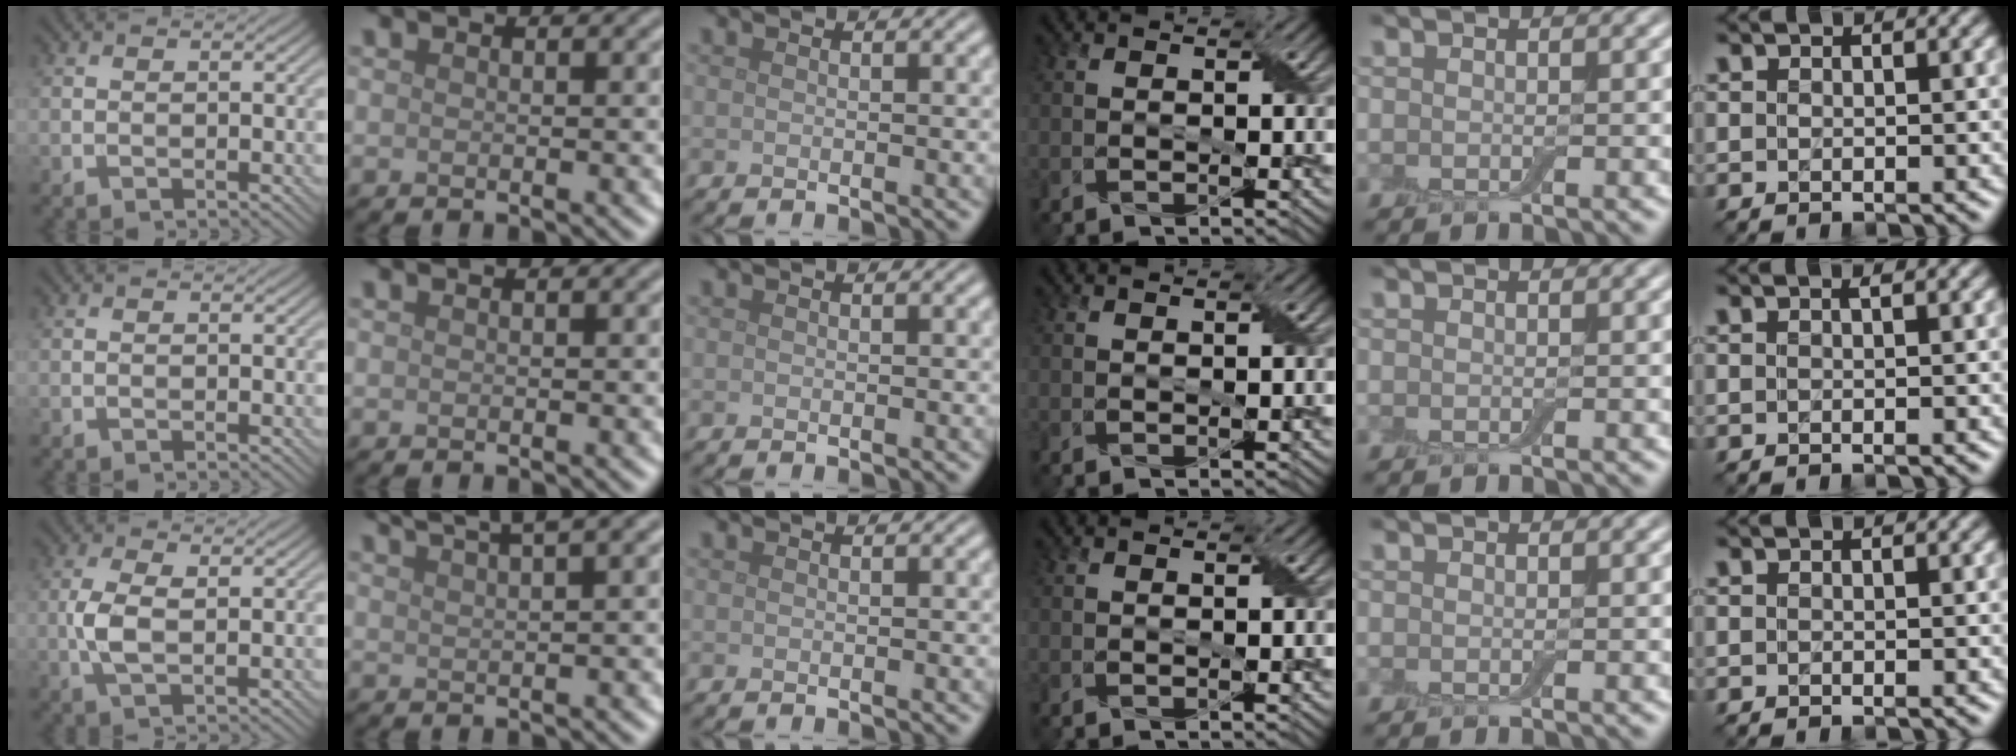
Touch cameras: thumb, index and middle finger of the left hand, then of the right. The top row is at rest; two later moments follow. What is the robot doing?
{"motion": "peel", "object": "aluminum foil"}